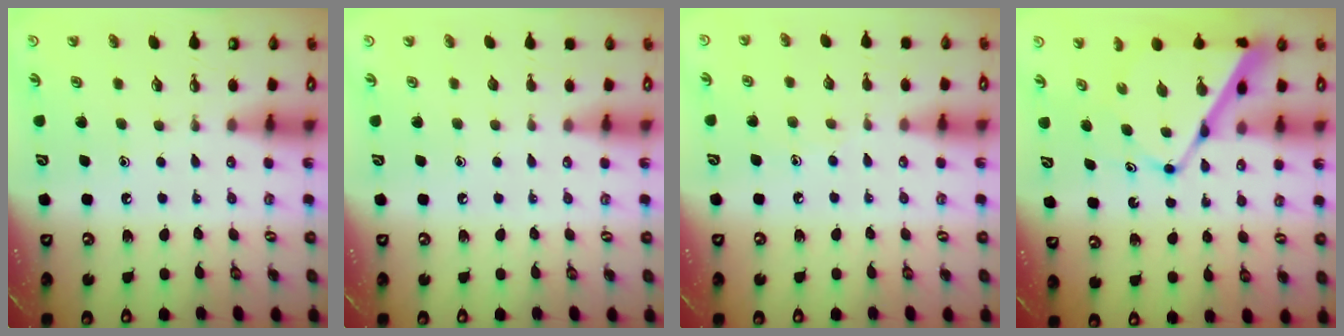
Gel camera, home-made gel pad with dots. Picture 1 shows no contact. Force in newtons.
{"total": 0.0}
{"total": 5.6, "press": 5.6, "slide": 0.5}
{"total": 11.8, "press": 11.8, "slide": 0.8}